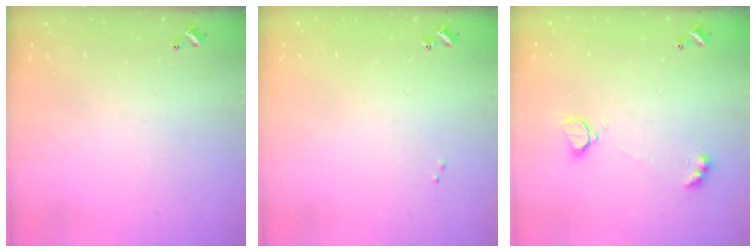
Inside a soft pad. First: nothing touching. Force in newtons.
{"total": 0.0}
{"total": 2.3, "press": 2.3, "slide": 0.3}